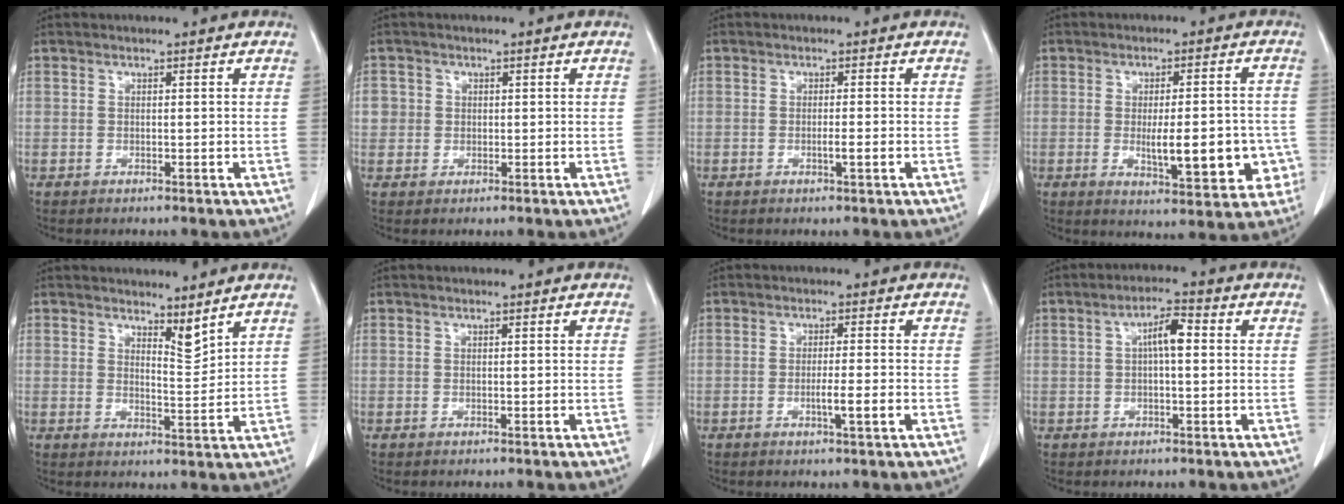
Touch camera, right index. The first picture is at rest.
{"total": 2.5, "force": [0.3, 2.4, 0.2], "torque": [0.013, 0.005, 0.005]}
{"total": 1.6, "force": [-0.5, 0.0, 1.5], "torque": [-0.027, -0.001, -0.008]}
{"total": 11.3, "force": [-2.4, 3.5, 10.5], "torque": [-0.133, 0.005, -0.020]}
{"total": 3.3, "force": [2.8, 0.4, 1.6], "torque": [-0.029, -0.018, 0.053]}
{"total": 0.0}
{"total": 3.4, "force": [-1.1, -0.1, 3.2], "torque": [-0.052, -0.003, -0.017]}
{"total": 4.5, "force": [0.6, 1.1, 4.3], "torque": [-0.074, 0.014, 0.006]}